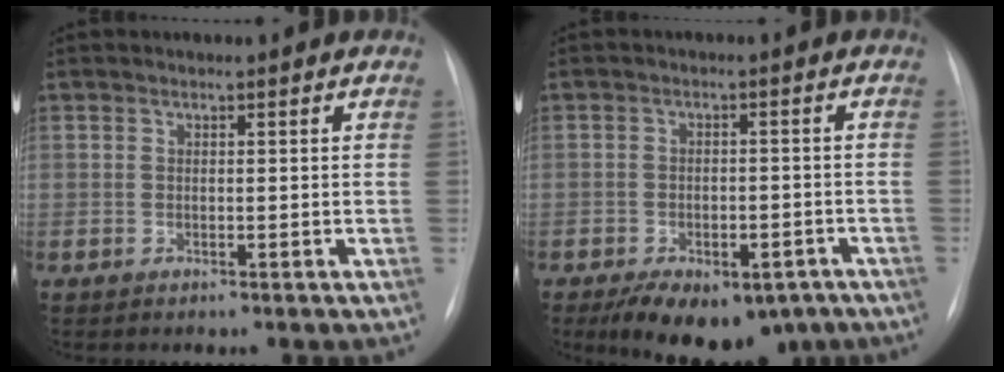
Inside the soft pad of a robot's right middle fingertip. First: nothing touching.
{"total": 13.3, "force": [-8.8, 7.1, 7.1], "torque": [-0.117, 0.002, -0.119]}